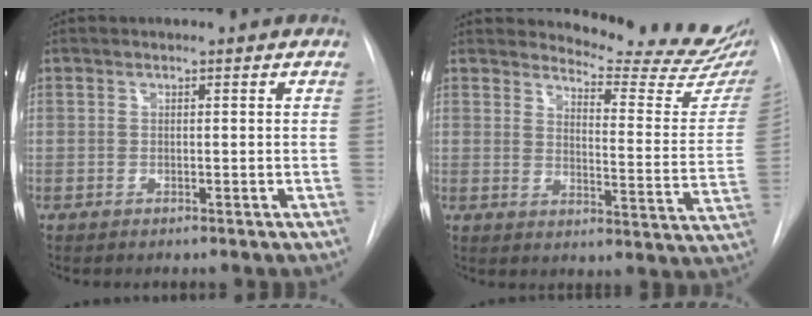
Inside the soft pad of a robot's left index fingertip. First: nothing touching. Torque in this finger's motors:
{"motor_torque": [0.35, -0.78, -0.24, -0.03]}